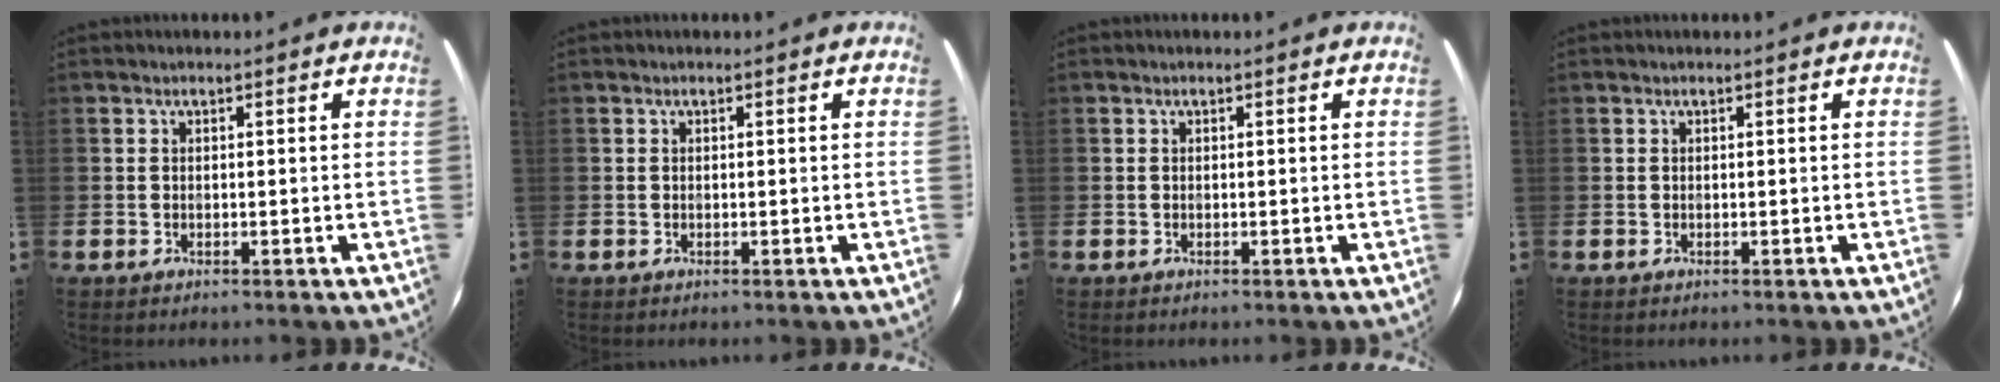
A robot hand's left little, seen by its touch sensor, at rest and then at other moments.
{"total": 0.0}
{"total": 0.0}
{"total": 0.0}